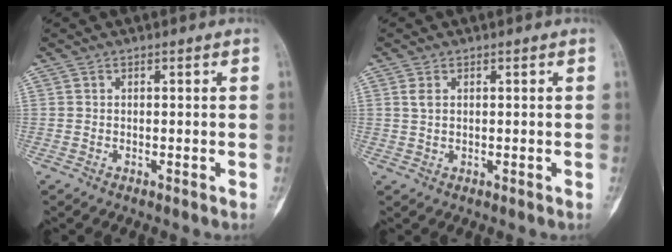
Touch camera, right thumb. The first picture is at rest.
{"total": 1.8, "force": [0.6, 1.0, 1.3], "torque": [-0.028, 0.002, 0.015]}